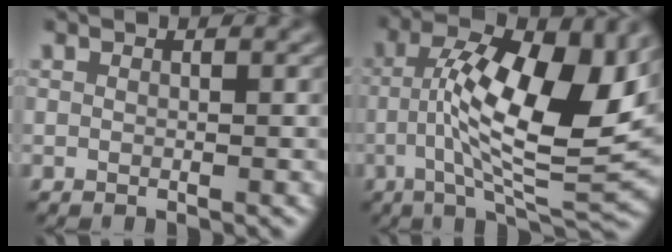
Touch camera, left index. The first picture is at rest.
{"total": 12.6, "force": [0.1, 4.2, 11.8], "torque": [-0.197, 0.015, -0.002]}